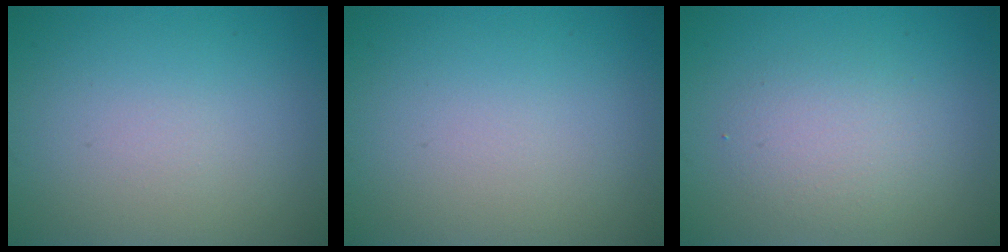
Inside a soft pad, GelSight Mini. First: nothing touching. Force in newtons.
{"total": 0.0}
{"total": 2.6, "press": 2.6, "slide": 0.2}